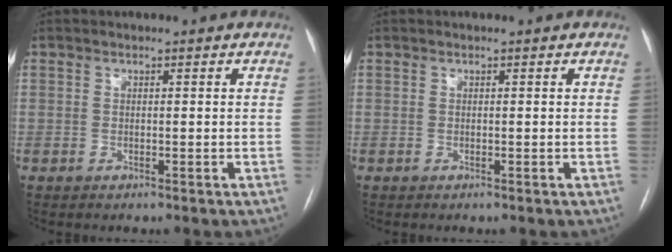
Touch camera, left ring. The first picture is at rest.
{"total": 0.0}